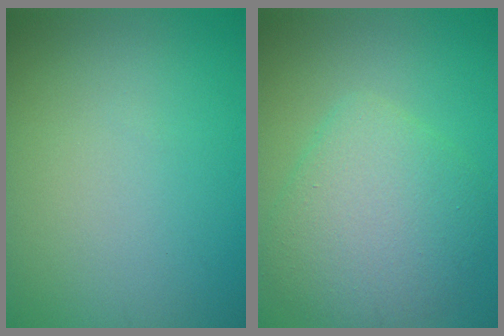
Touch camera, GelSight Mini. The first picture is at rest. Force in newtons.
{"total": 5.4, "press": 5.4, "slide": 0.3}